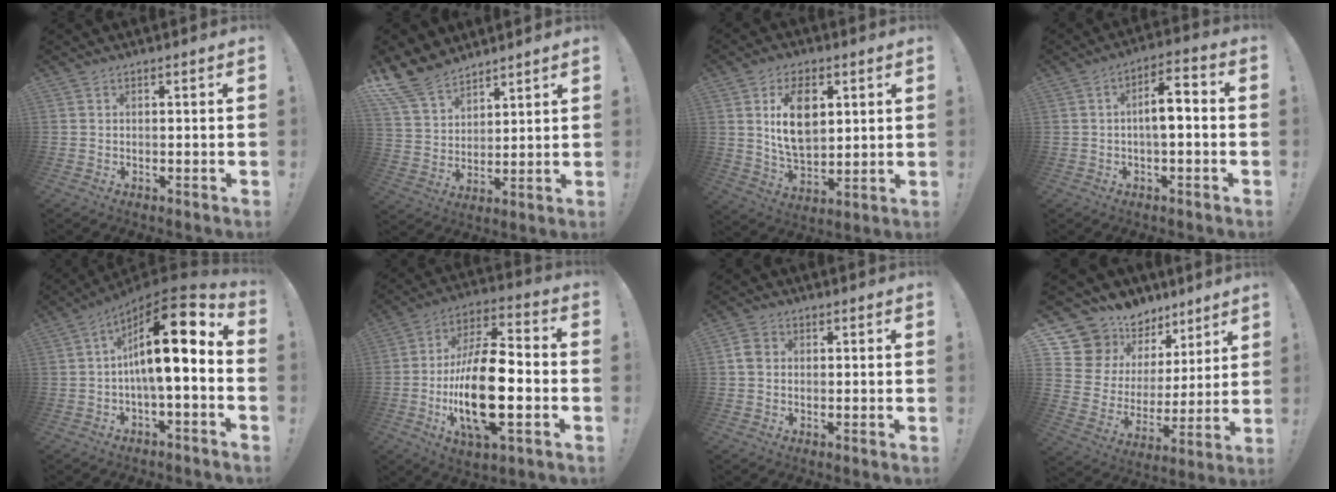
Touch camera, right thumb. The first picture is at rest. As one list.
[{"total": 12.8, "force": [10.3, 6.4, 4.1], "torque": [-0.087, -0.069, 0.200]}, {"total": 13.2, "force": [3.8, 8.1, 9.7], "torque": [-0.158, -0.011, 0.063]}, {"total": 7.8, "force": [-0.7, 2.6, 7.3], "torque": [-0.112, 0.008, -0.016]}, {"total": 17.0, "force": [2.8, 4.2, 16.2], "torque": [-0.259, -0.021, 0.039]}, {"total": 21.5, "force": [-4.6, 8.3, 19.3], "torque": [-0.374, 0.008, -0.079]}, {"total": 3.7, "force": [0.3, 3.0, 2.3], "torque": [-0.037, 0.007, 0.007]}, {"total": 13.8, "force": [11.1, 7.8, 2.0], "torque": [-0.055, -0.097, 0.220]}]